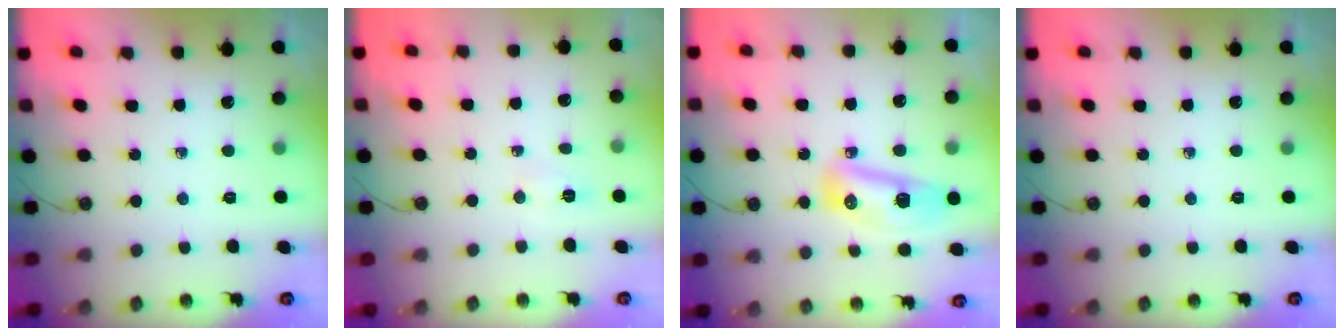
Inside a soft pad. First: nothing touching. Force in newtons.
{"total": 2.8, "press": 2.5, "slide": 1.2}
{"total": 12.8, "press": 12.4, "slide": 3.1}
{"total": 0.0}